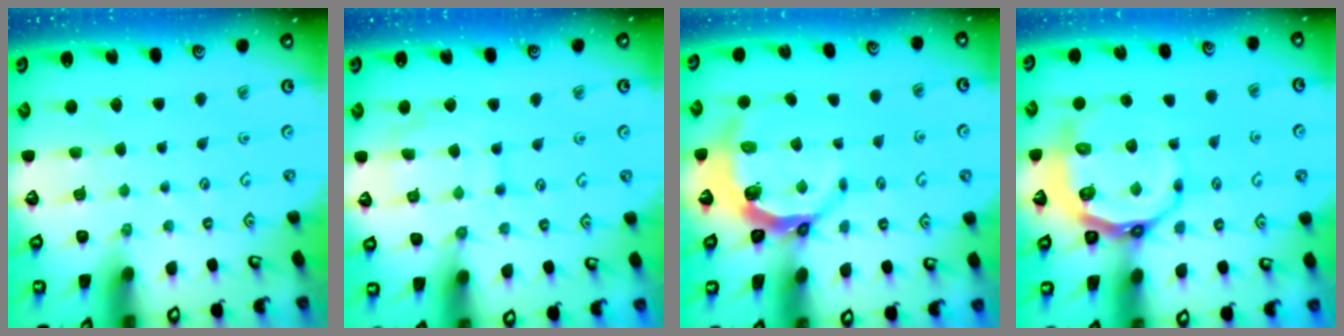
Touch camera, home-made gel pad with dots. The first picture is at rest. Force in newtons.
{"total": 9.0, "press": 9.0, "slide": 0.8}
{"total": 5.7, "press": 4.5, "slide": 3.6}
{"total": 8.7, "press": 7.9, "slide": 3.8}